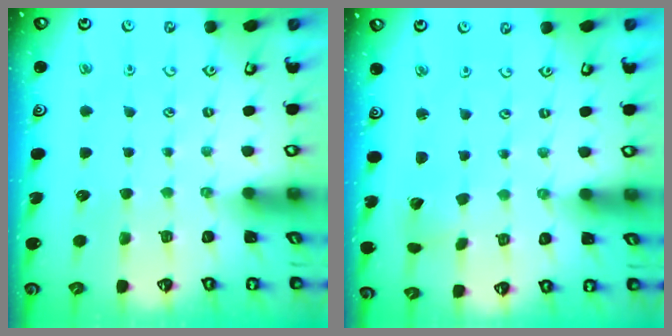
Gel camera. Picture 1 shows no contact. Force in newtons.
{"total": 2.0, "press": 2.0, "slide": 0.2}